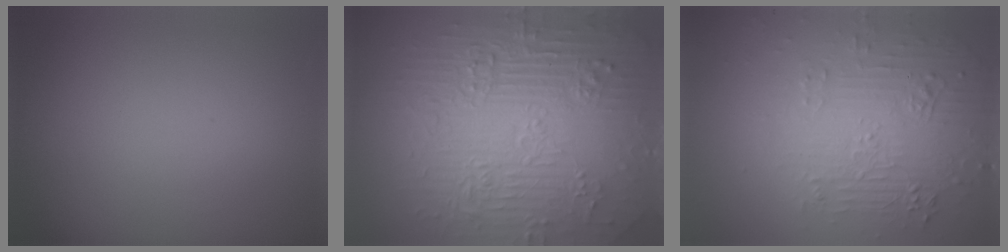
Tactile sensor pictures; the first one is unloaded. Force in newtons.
{"total": 11.1, "press": 7.4, "slide": 8.3}
{"total": 6.0, "press": 3.6, "slide": 4.8}